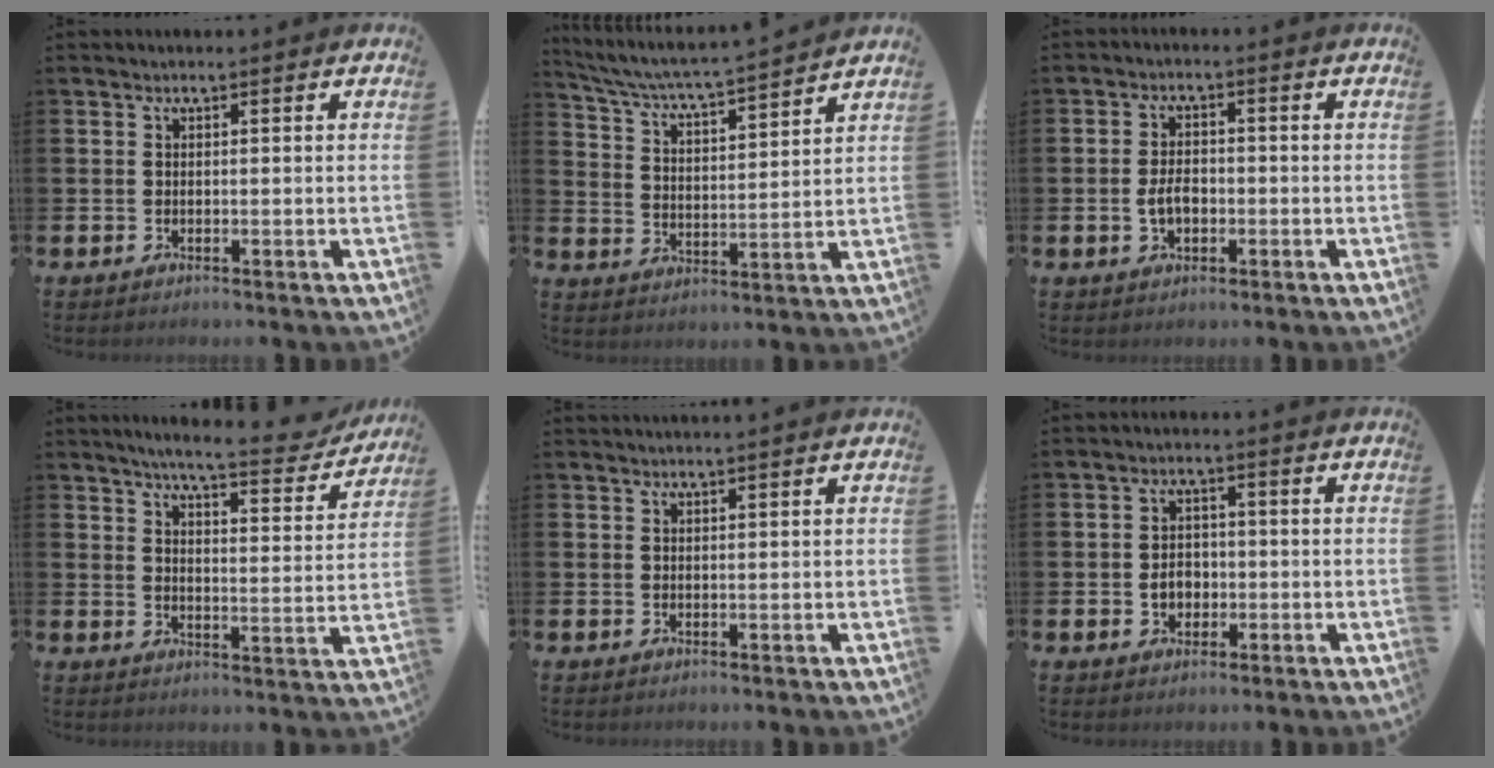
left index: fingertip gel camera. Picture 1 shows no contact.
{"total": 5.2, "force": [5.0, -0.1, 1.5], "torque": [-0.058, -0.044, 0.081]}
{"total": 3.2, "force": [-0.6, 2.1, 2.4], "torque": [-0.037, 0.001, -0.015]}
{"total": 6.5, "force": [6.1, 0.5, 2.3], "torque": [-0.053, -0.042, 0.099]}
{"total": 0.8, "force": [0.7, -0.2, 0.1], "torque": [-0.007, 0.001, 0.016]}
{"total": 3.1, "force": [-0.7, 2.6, 1.7], "torque": [-0.022, -0.001, -0.020]}